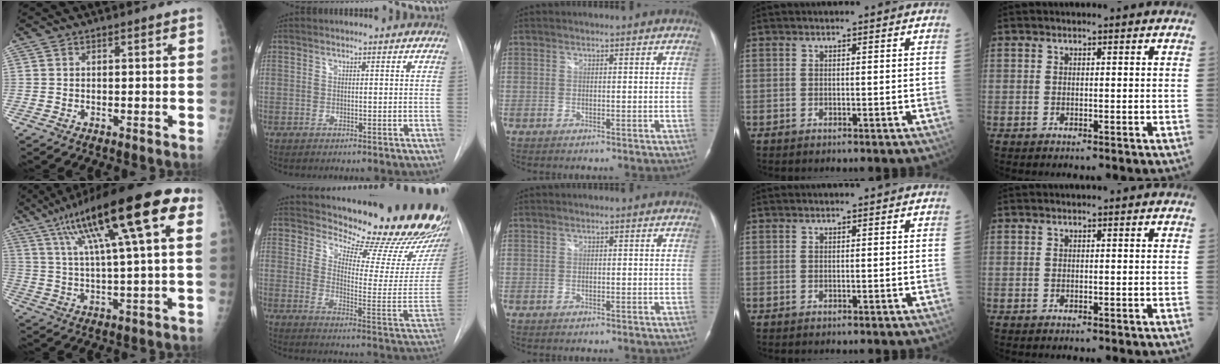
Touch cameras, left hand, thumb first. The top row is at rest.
{"thumb": {"total": 22.6, "force": [9.8, 4.9, 19.8], "torque": [-0.316, 0.012, 0.155]}, "index": {"total": 22.5, "force": [20.8, 2.1, 8.3], "torque": [-0.116, -0.130, 0.255]}}